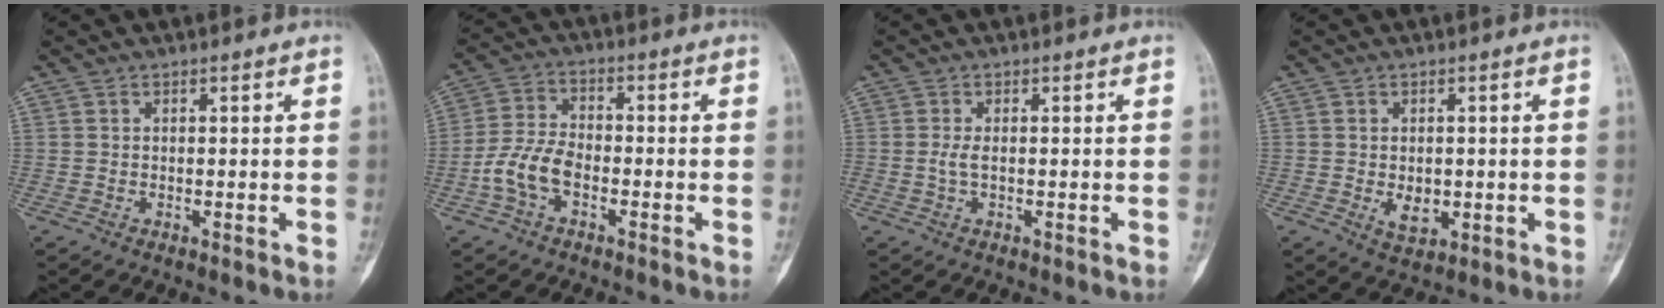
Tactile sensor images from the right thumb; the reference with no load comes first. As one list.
[{"total": 7.7, "force": [-2.9, 4.4, 5.7], "torque": [-0.117, 0.026, -0.061]}, {"total": 1.8, "force": [-0.1, 0.7, 1.6], "torque": [-0.043, -0.002, -0.002]}, {"total": 4.4, "force": [-0.5, 2.9, 3.2], "torque": [-0.039, -0.005, 0.002]}]